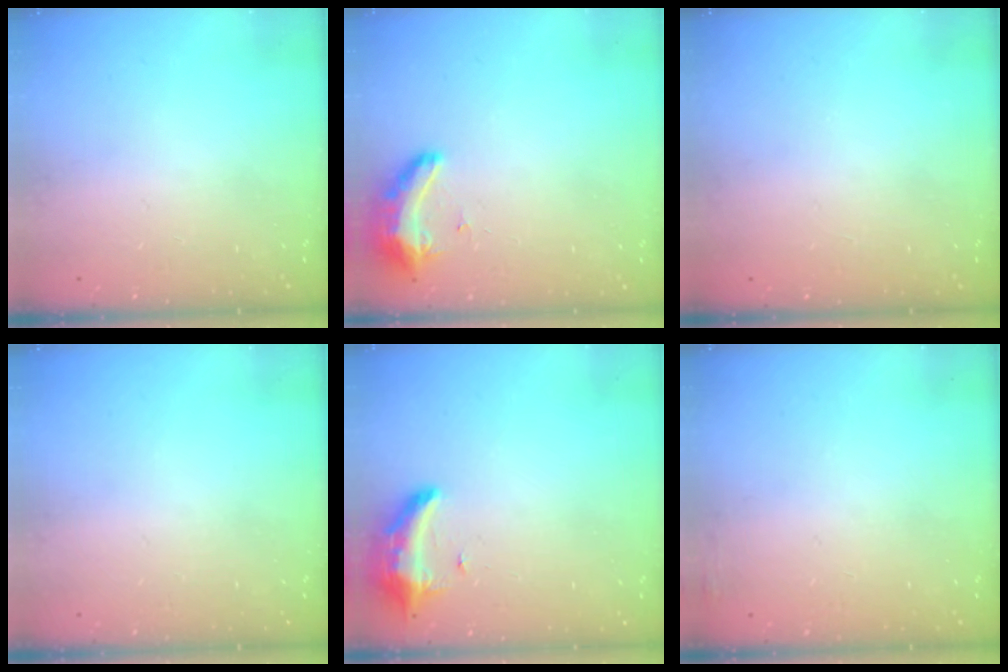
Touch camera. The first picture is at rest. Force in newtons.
{"total": 16.2, "press": 11.0, "slide": 11.9}
{"total": 0.0}
{"total": 0.0}
{"total": 8.3, "press": 8.2, "slide": 1.5}
{"total": 3.9, "press": 3.6, "slide": 1.5}